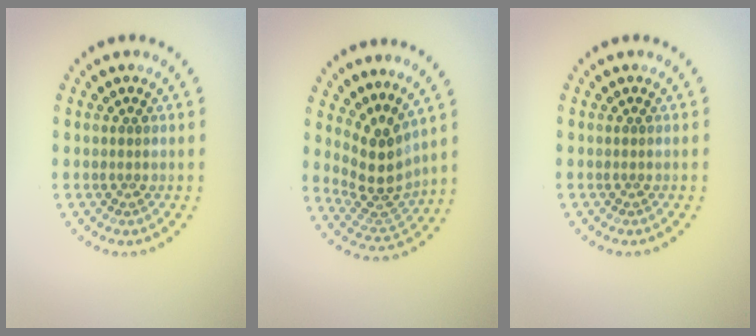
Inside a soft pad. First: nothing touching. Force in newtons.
{"total": 3.9, "press": 2.8, "slide": 2.6}
{"total": 0.0}